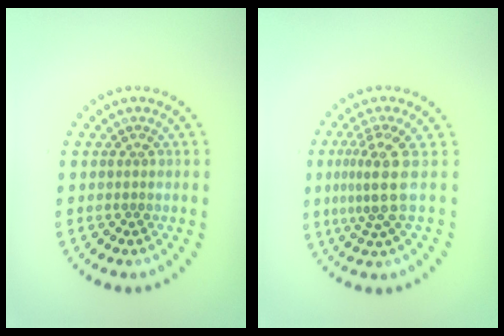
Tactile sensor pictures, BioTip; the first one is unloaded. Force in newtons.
{"total": 3.5, "press": 2.6, "slide": 2.4}